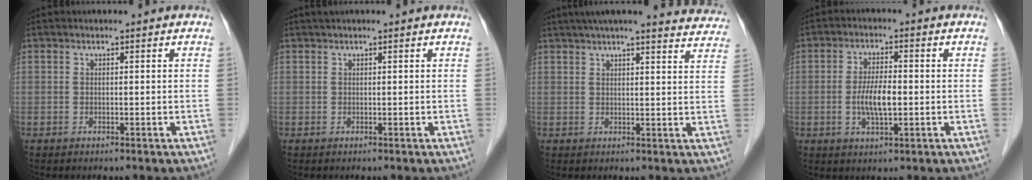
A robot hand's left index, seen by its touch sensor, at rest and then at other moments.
{"total": 1.3, "force": [1.1, 0.1, 0.7], "torque": [-0.010, 0.021, 0.019]}
{"total": 20.4, "force": [18.8, 1.9, 7.7], "torque": [-0.107, -0.013, 0.220]}
{"total": 5.5, "force": [-1.0, 1.5, 5.2], "torque": [-0.107, -0.004, -0.017]}